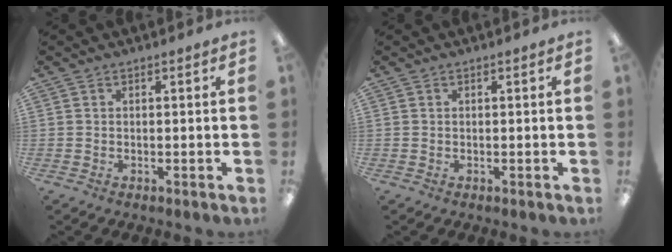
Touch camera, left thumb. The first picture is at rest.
{"total": 0.0}